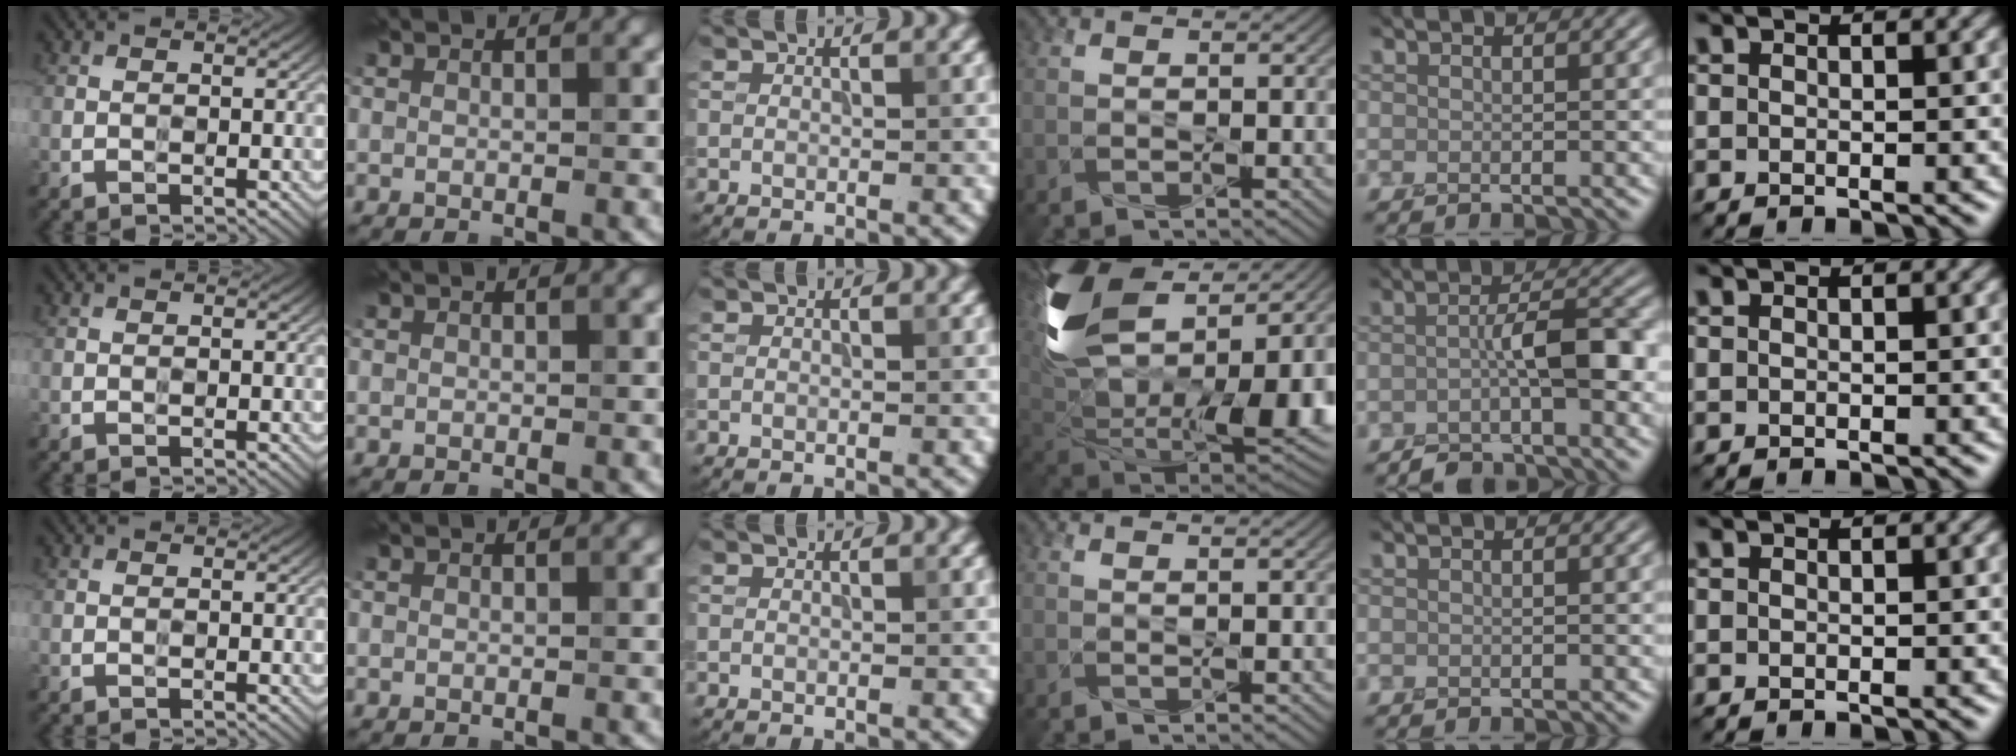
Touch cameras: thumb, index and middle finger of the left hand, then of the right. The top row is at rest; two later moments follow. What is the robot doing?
{"motion": "squeeze", "object": "paper clamp"}